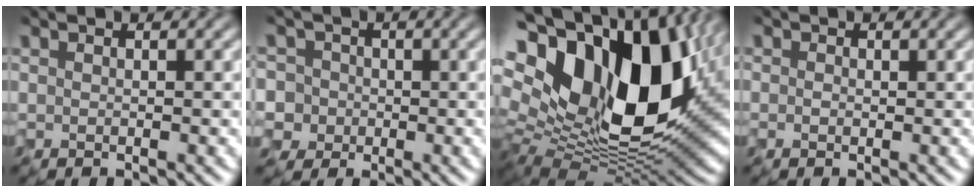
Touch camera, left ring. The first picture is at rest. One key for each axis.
{"total": 4.2, "fx": 0.0, "fy": 4.1, "fz": 0.8, "tx": -0.017, "ty": 0.032, "tz": -0.011}
{"total": 19.2, "fx": 3.8, "fy": 12.3, "fz": 14.3, "tx": -0.270, "ty": -0.003, "tz": 0.099}
{"total": 0.8, "fx": -0.5, "fy": -0.2, "fz": -0.6, "tx": 0.001, "ty": 0.001, "tz": 0.002}